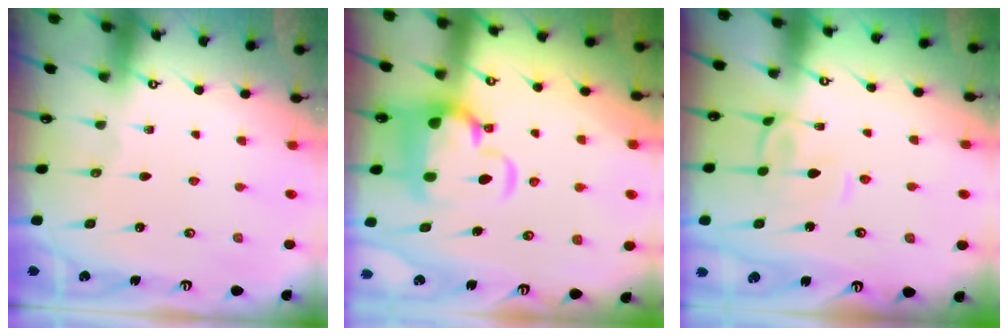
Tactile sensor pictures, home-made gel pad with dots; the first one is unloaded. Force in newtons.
{"total": 5.4, "press": 5.2, "slide": 1.4}
{"total": 1.9, "press": 1.8, "slide": 0.7}